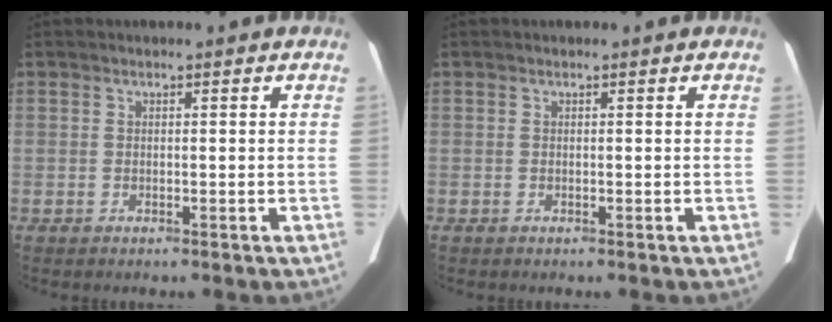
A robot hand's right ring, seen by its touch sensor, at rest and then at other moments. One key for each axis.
{"total": 0.0}